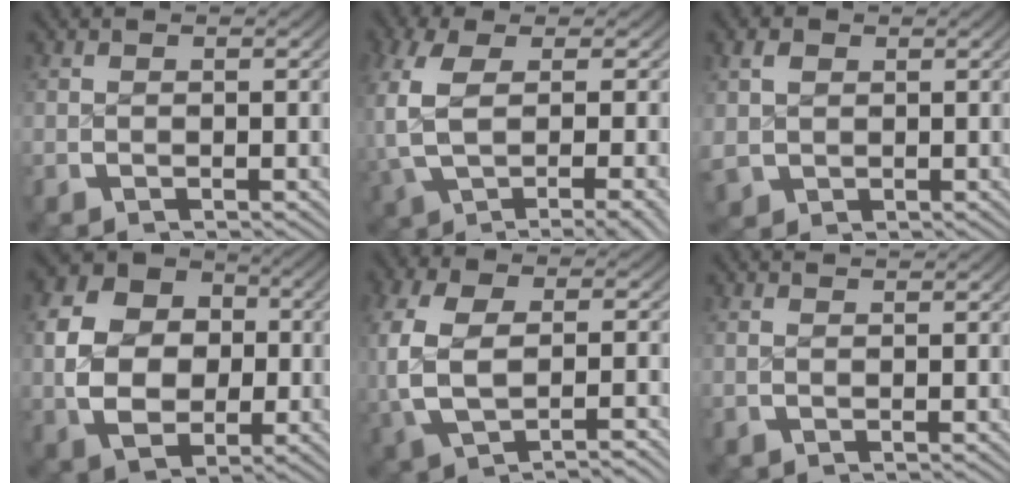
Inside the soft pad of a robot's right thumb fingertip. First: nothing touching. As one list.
[{"total": 8.2, "force": [-1.7, 3.6, 7.2], "torque": [-0.154, -0.022, -0.007]}, {"total": 3.0, "force": [0.7, 2.7, 1.0], "torque": [-0.024, -0.012, 0.024]}, {"total": 13.9, "force": [0.8, 10.9, 8.6], "torque": [-0.175, -0.016, 0.017]}, {"total": 6.7, "force": [-0.7, 4.3, 5.1], "torque": [-0.139, -0.014, 0.002]}, {"total": 1.0, "force": [0.9, -0.4, 0.2], "torque": [0.006, 0.003, 0.013]}]